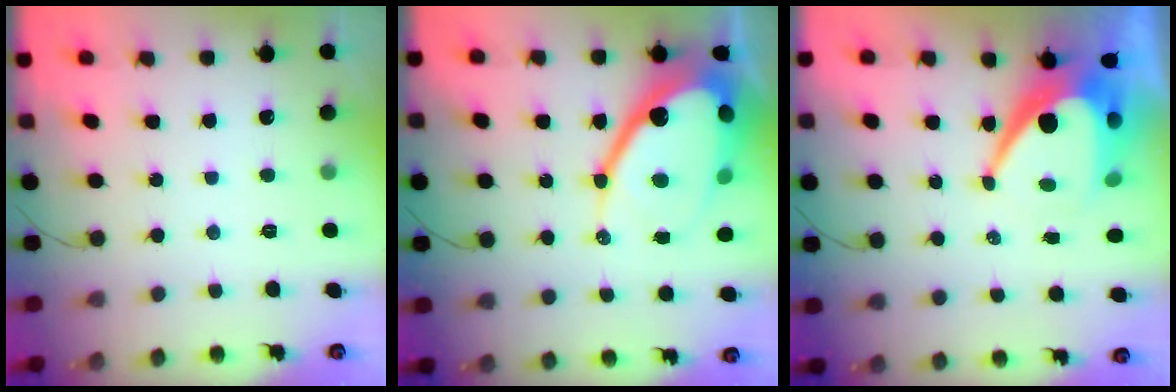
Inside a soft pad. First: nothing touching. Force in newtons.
{"total": 23.6, "press": 23.5, "slide": 1.9}
{"total": 14.6, "press": 14.6, "slide": 1.0}